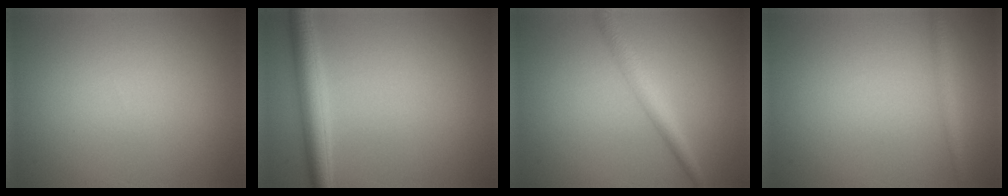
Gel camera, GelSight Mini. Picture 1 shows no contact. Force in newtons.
{"total": 3.6, "press": 3.6, "slide": 0.1}
{"total": 2.9, "press": 2.9, "slide": 0.1}
{"total": 1.3, "press": 1.3, "slide": 0.0}